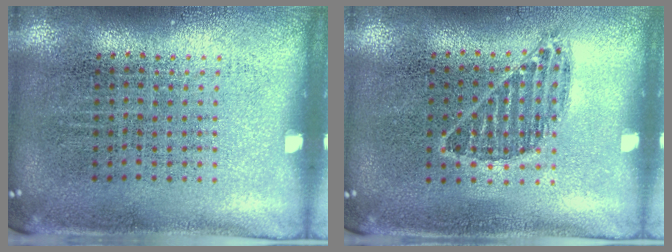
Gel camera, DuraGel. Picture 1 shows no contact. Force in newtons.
{"total": 0.7, "press": 0.7, "slide": 0.2}